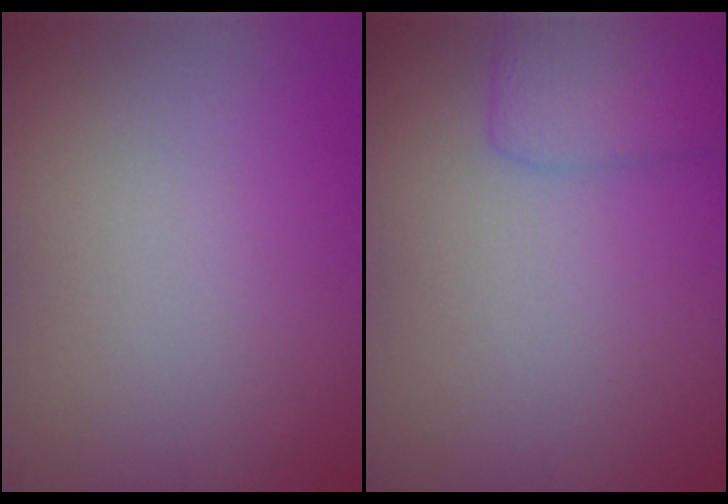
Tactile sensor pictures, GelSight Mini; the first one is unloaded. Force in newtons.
{"total": 2.9, "press": 2.9, "slide": 0.1}